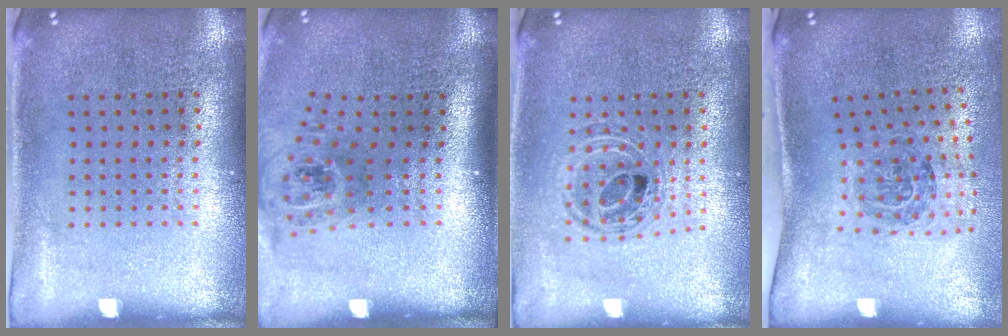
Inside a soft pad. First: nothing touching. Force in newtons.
{"total": 1.7, "press": 1.2, "slide": 1.2}
{"total": 0.5, "press": 0.5, "slide": 0.2}
{"total": 1.5, "press": 1.2, "slide": 1.0}